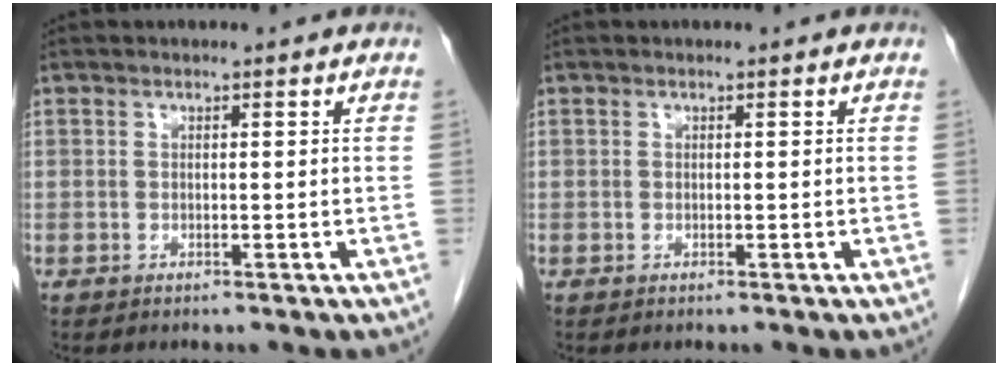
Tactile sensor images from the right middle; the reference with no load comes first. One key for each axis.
{"total": 0.0}